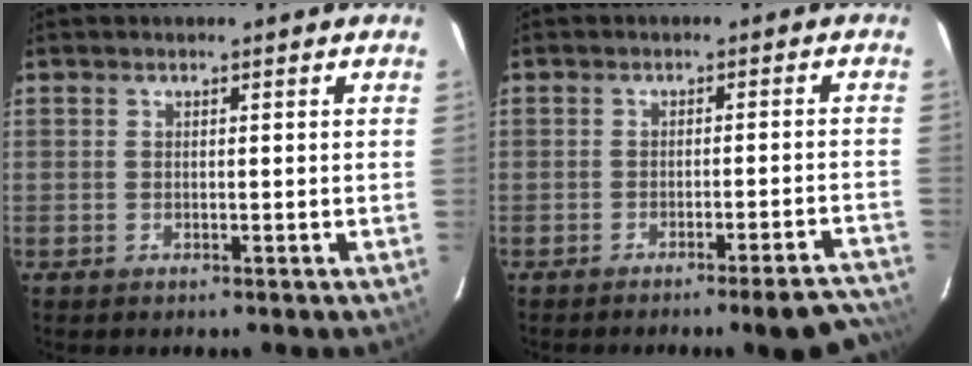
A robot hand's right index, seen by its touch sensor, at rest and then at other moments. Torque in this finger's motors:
{"motor_torque": [0.17, -0.19, 0.10, 0.02]}